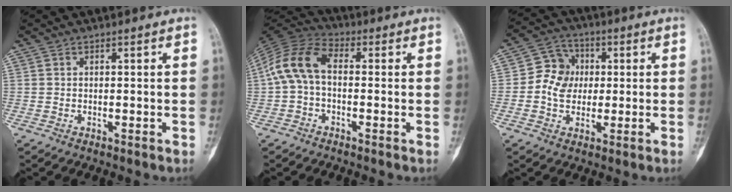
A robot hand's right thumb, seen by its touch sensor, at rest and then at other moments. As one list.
[{"total": 10.2, "force": [0.0, 6.2, 8.0], "torque": [-0.160, 0.030, -0.013]}, {"total": 8.3, "force": [0.2, 7.0, 4.3], "torque": [-0.045, 0.014, -0.008]}]